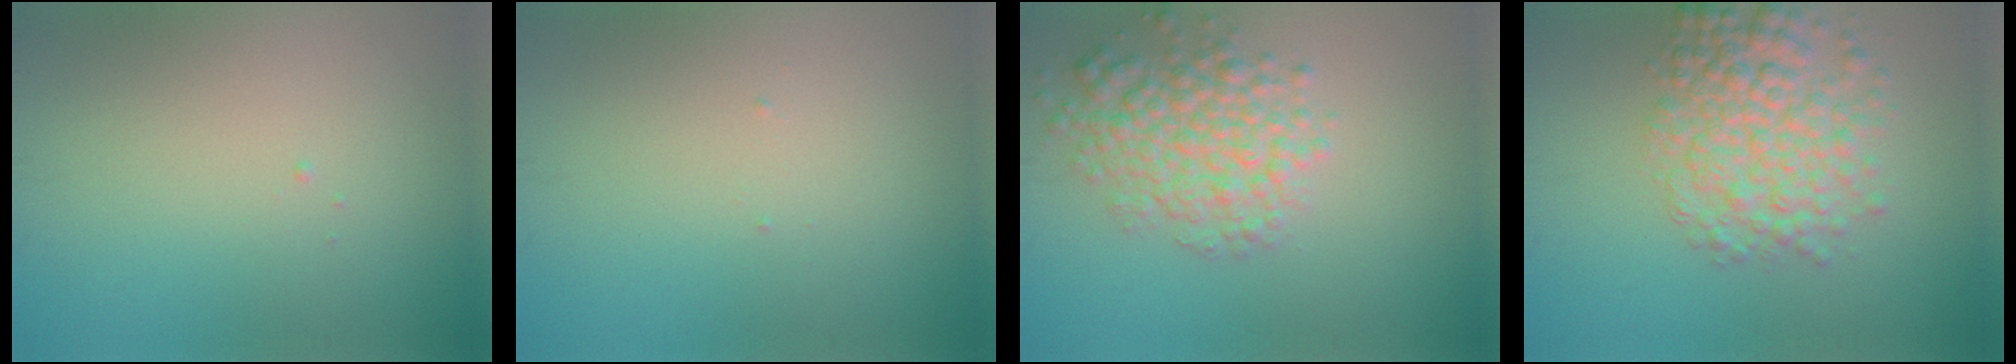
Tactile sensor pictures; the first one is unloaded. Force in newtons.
{"total": 0.0}
{"total": 4.9, "press": 4.9, "slide": 0.2}
{"total": 5.9, "press": 5.9, "slide": 0.1}